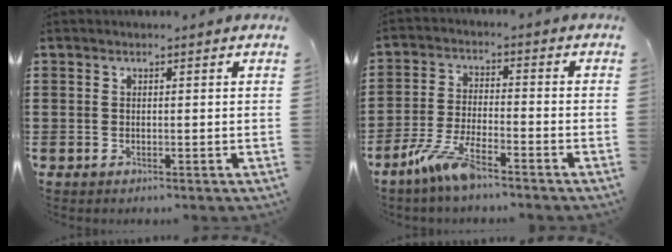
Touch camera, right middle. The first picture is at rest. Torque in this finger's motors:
{"motor_torque": [2.14, 0.00, 0.18, 0.16]}